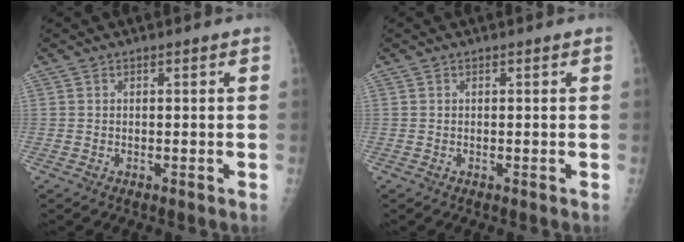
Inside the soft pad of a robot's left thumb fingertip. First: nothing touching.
{"total": 0.0}